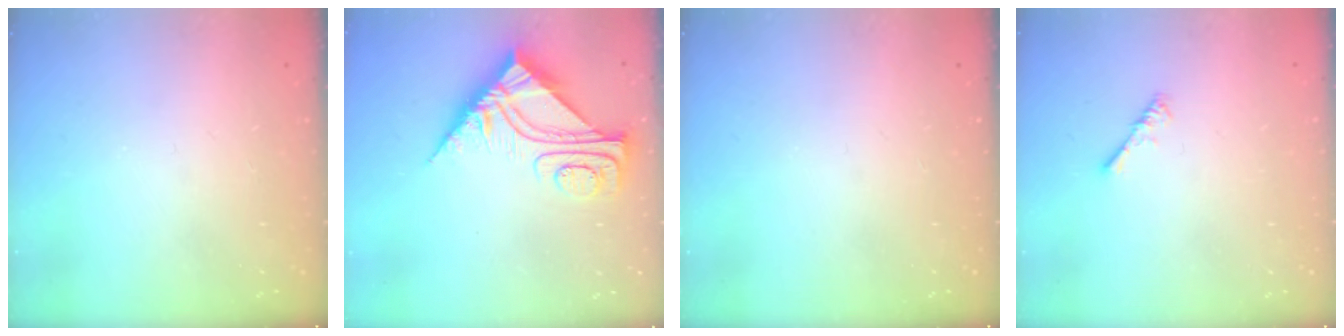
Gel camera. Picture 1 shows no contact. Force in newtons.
{"total": 10.0, "press": 9.9, "slide": 0.9}
{"total": 0.0}
{"total": 0.9, "press": 0.9, "slide": 0.3}